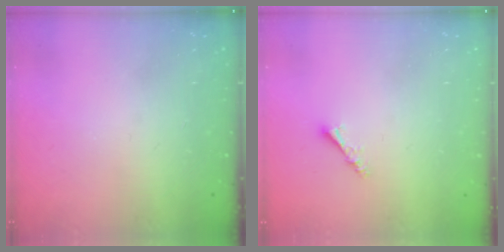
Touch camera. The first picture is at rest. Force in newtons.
{"total": 3.0, "press": 2.9, "slide": 0.6}